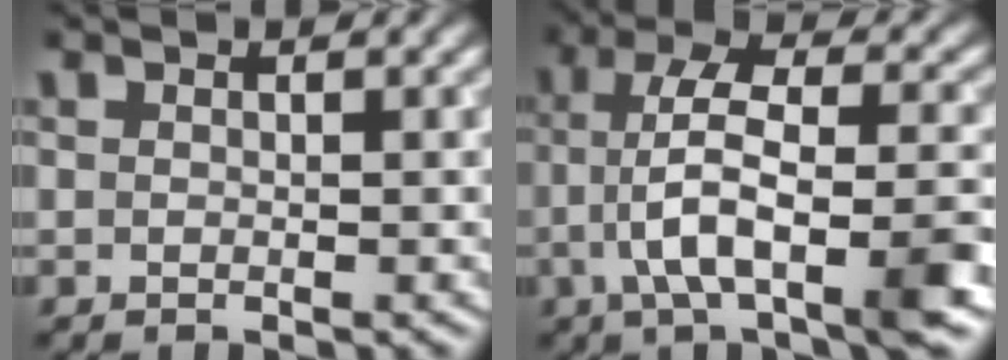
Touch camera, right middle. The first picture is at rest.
{"total": 8.4, "force": [-2.3, 2.8, 7.6], "torque": [-0.132, 0.015, -0.044]}